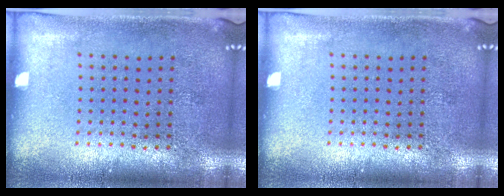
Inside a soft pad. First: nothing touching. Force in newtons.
{"total": 0.0}